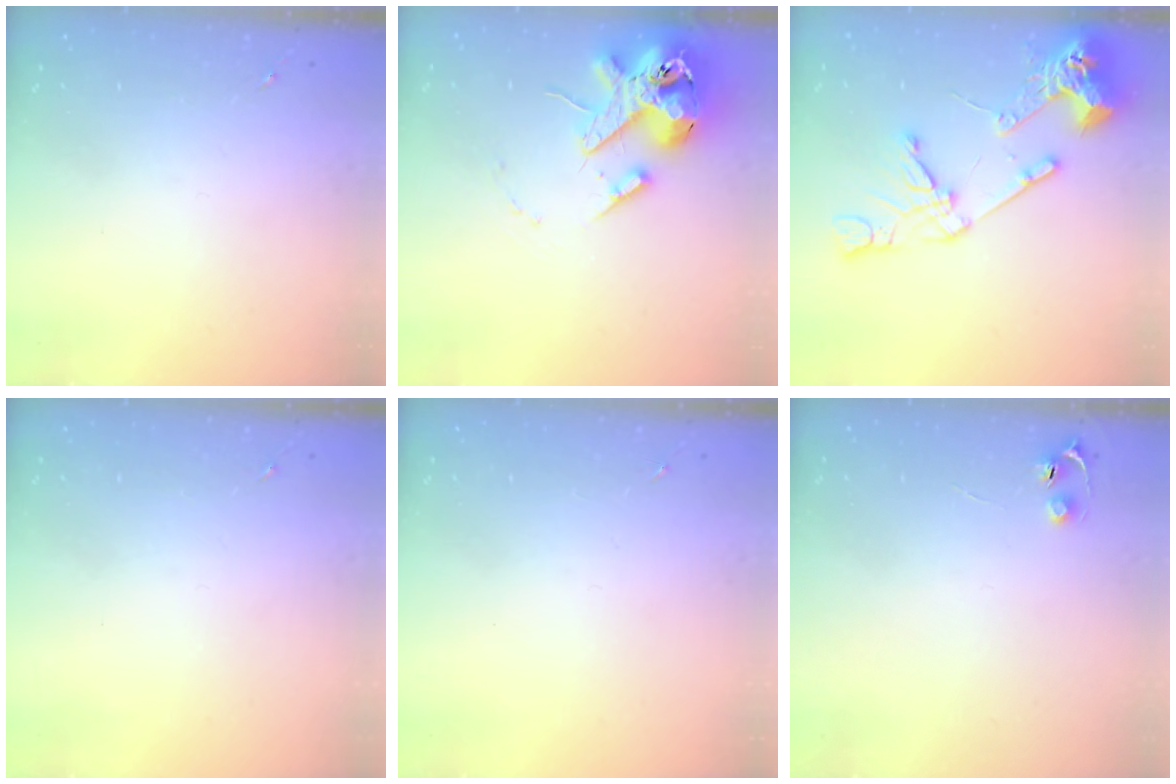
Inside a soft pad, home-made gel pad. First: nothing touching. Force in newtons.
{"total": 15.6, "press": 15.4, "slide": 2.4}
{"total": 19.7, "press": 19.5, "slide": 2.6}
{"total": 0.0}
{"total": 0.0}
{"total": 4.0, "press": 4.0, "slide": 0.5}